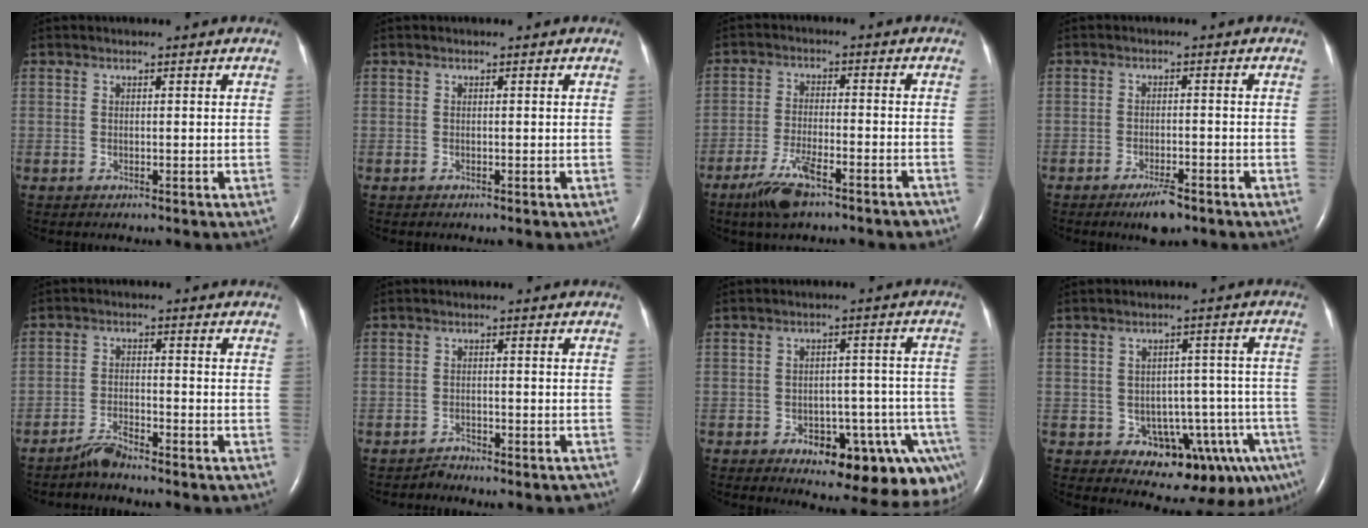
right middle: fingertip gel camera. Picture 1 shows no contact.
{"total": 0.0}
{"total": 8.2, "force": [-5.8, 1.5, 5.6], "torque": [-0.105, -0.011, -0.100]}
{"total": 4.1, "force": [-2.9, 0.9, 2.7], "torque": [-0.052, -0.004, -0.044]}
{"total": 4.1, "force": [-3.8, 0.3, 1.4], "torque": [-0.031, -0.010, -0.069]}
{"total": 3.4, "force": [-3.3, 0.8, -0.1], "torque": [0.015, 0.002, -0.048]}
{"total": 16.5, "force": [-9.8, 6.7, 11.5], "torque": [-0.054, 0.035, -0.116]}
{"total": 10.8, "force": [-5.8, 5.4, 7.2], "torque": [-0.067, 0.029, -0.069]}